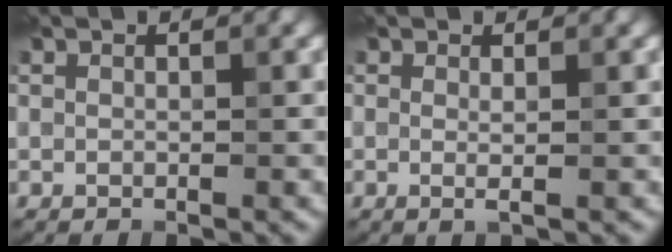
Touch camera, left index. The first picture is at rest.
{"total": 1.2, "force": [0.1, 0.3, 1.1], "torque": [-0.016, -0.005, -0.002]}